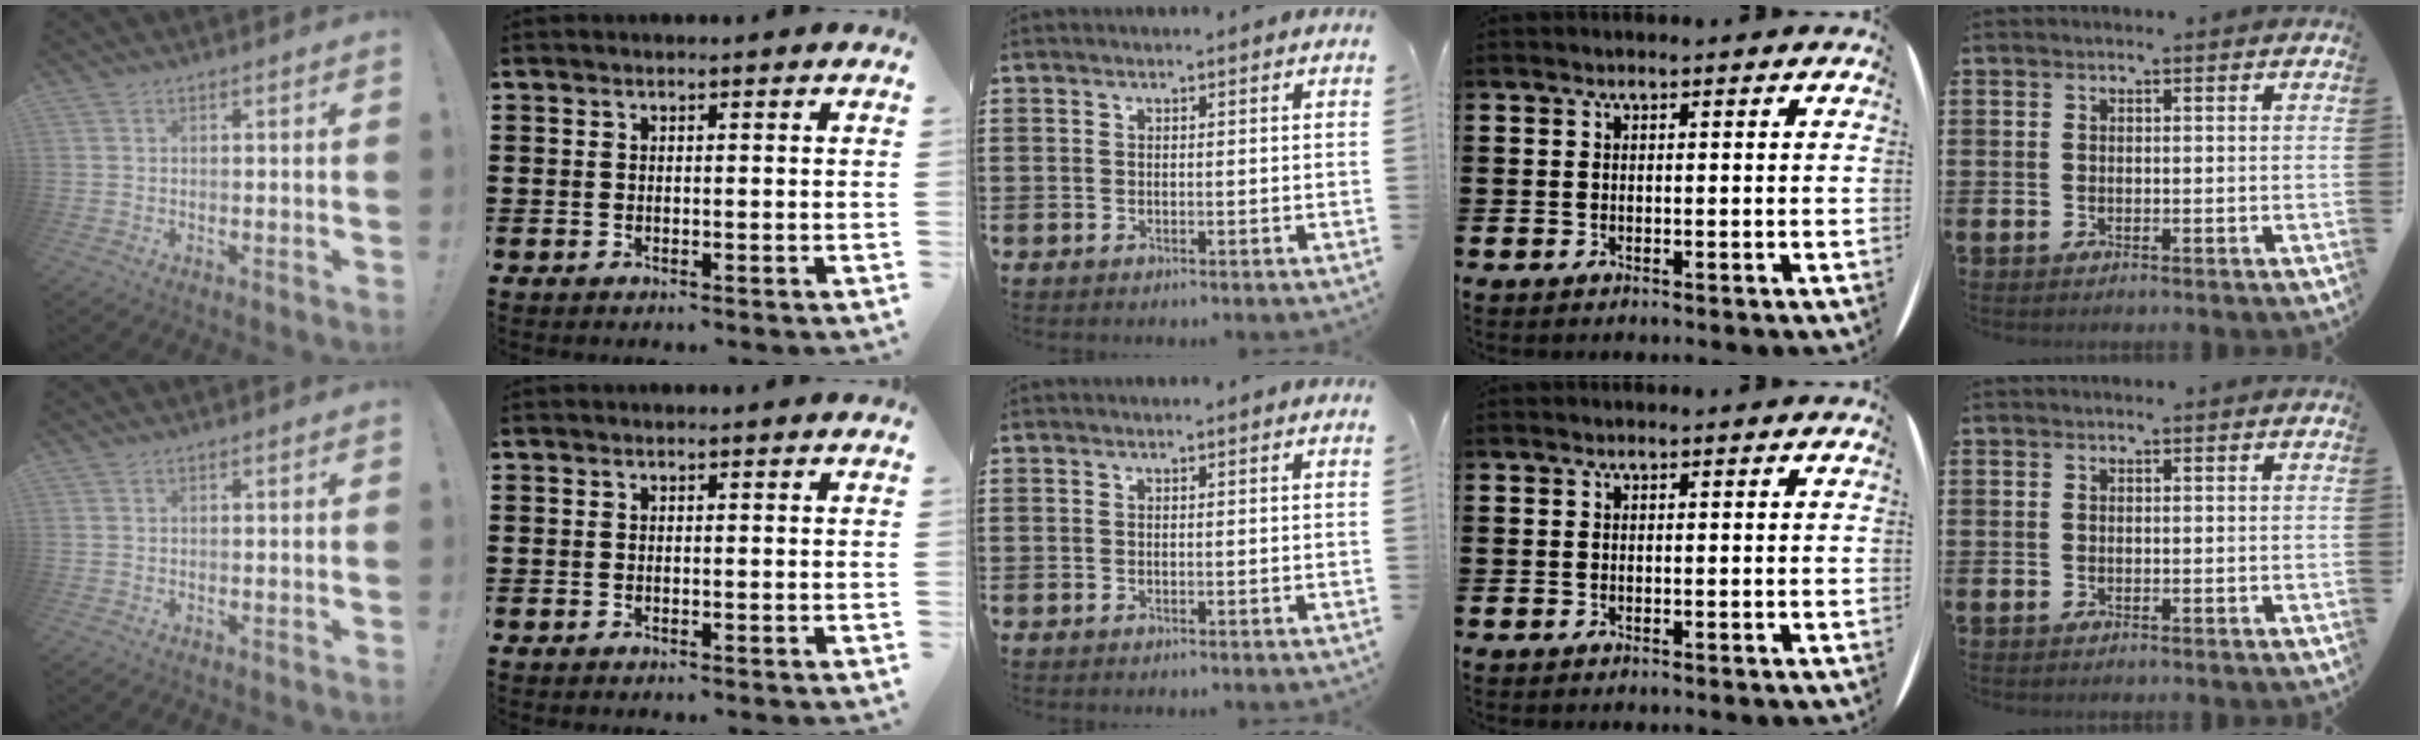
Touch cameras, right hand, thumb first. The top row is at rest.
{}